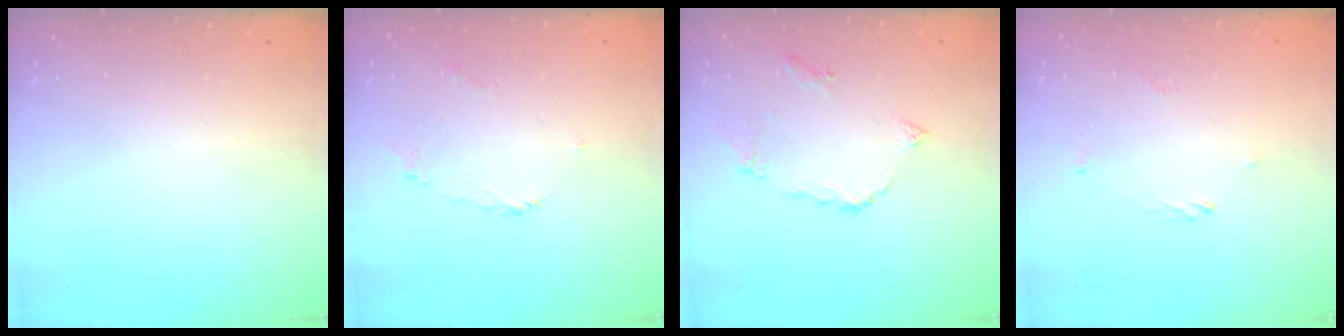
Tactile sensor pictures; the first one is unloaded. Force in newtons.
{"total": 3.2, "press": 3.1, "slide": 0.8}
{"total": 7.6, "press": 7.6, "slide": 0.8}
{"total": 1.6, "press": 1.5, "slide": 0.5}